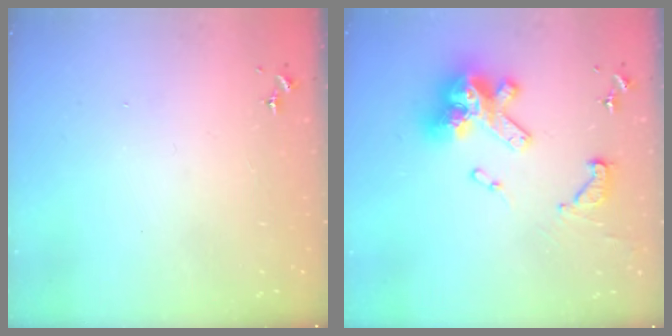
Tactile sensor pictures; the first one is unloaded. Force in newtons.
{"total": 19.2, "press": 19.0, "slide": 2.0}